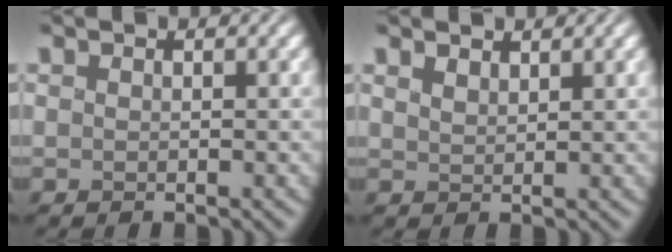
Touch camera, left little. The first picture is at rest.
{"total": 1.4, "force": [1.1, 0.6, 0.6], "torque": [-0.011, 0.000, 0.024]}